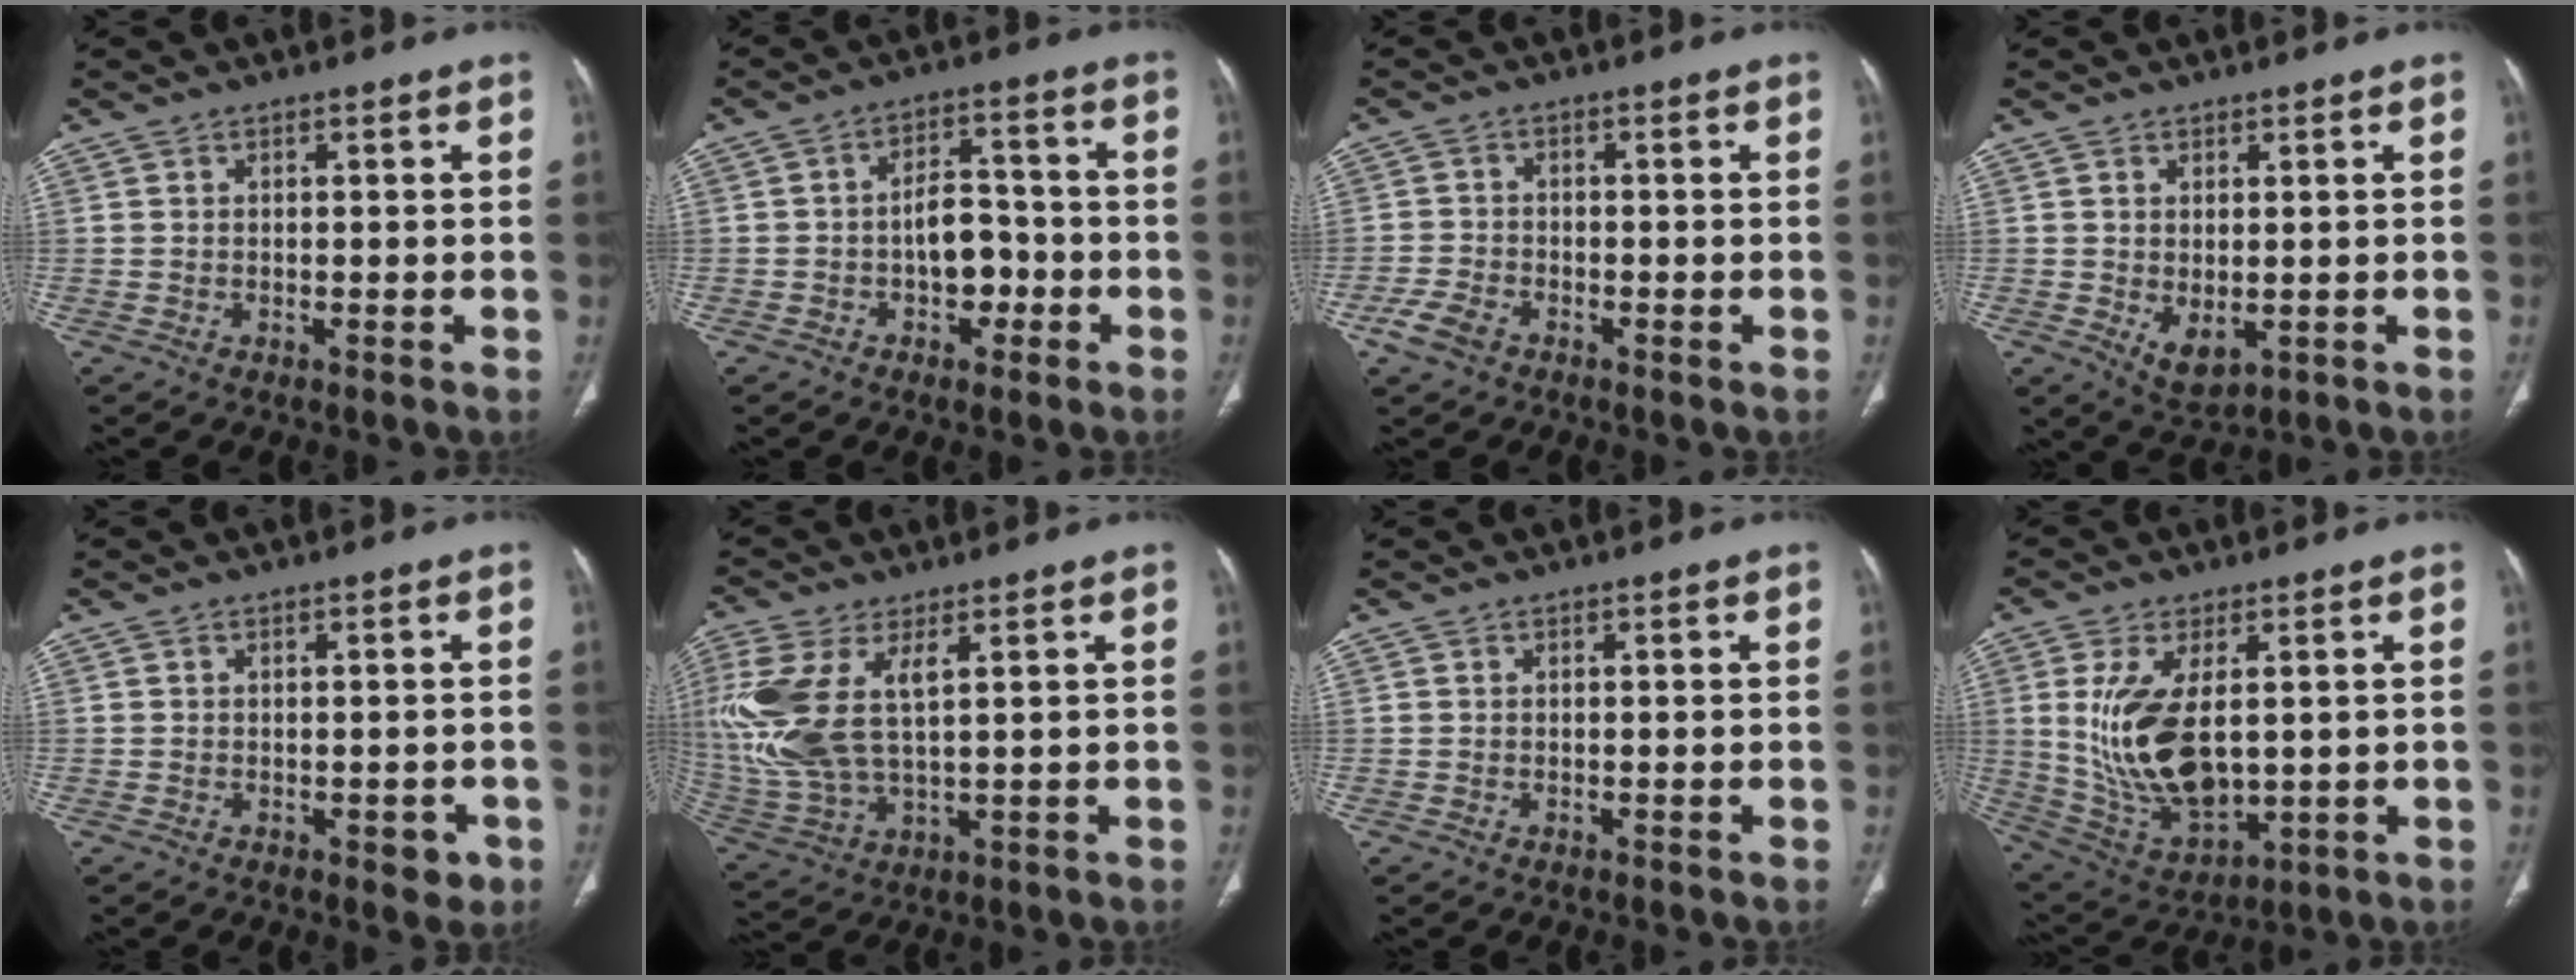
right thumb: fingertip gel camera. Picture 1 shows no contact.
{"total": 7.3, "force": [-2.3, 5.0, 4.9], "torque": [-0.047, 0.035, -0.039]}
{"total": 4.4, "force": [-2.7, 2.5, 2.4], "torque": [-0.056, 0.006, -0.051]}
{"total": 4.9, "force": [-0.7, 2.7, 4.0], "torque": [-0.062, -0.009, 0.007]}
{"total": 2.7, "force": [-1.1, 1.7, 1.9], "torque": [-0.005, 0.002, -0.009]}
{"total": 15.5, "force": [4.0, 7.2, 13.1], "torque": [-0.317, -0.006, 0.092]}
{"total": 0.0}
{"total": 16.1, "force": [1.8, 8.3, 13.6], "torque": [-0.258, -0.020, 0.059]}